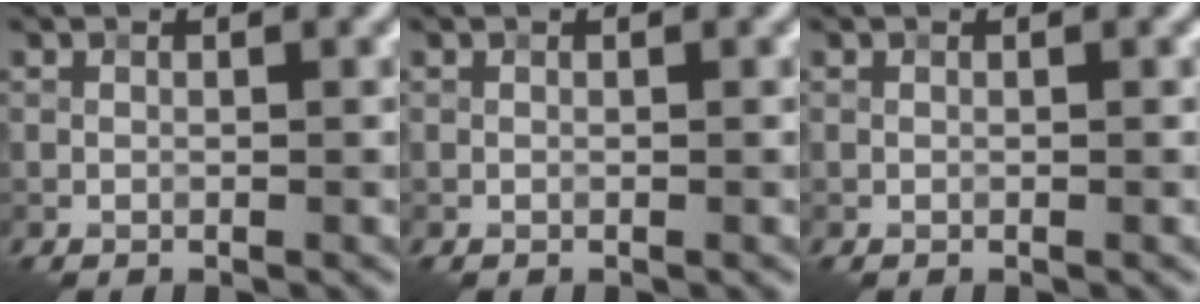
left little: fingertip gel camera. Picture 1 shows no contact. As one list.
[{"total": 0.0}, {"total": 0.0}]